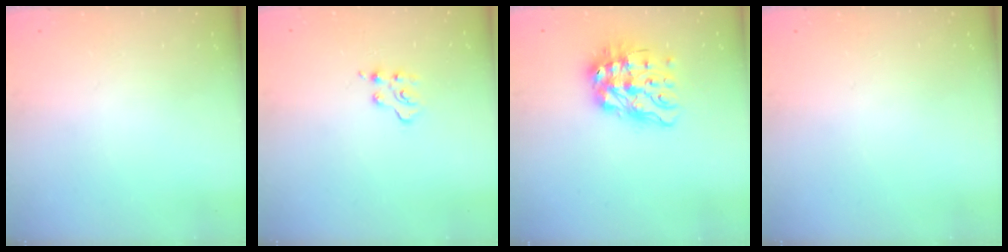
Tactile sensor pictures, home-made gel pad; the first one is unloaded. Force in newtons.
{"total": 4.4, "press": 4.3, "slide": 0.5}
{"total": 13.5, "press": 13.4, "slide": 1.7}
{"total": 0.0}